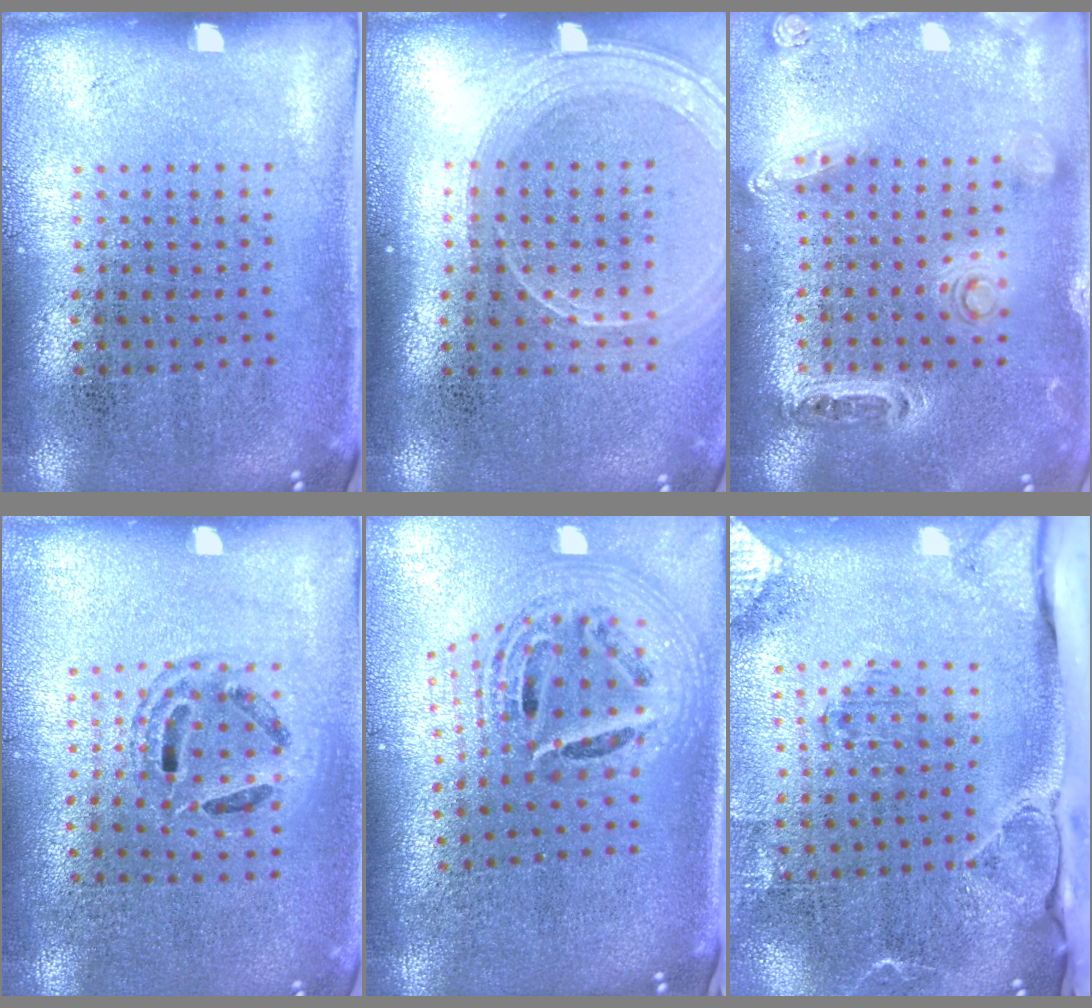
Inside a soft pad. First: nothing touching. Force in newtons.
{"total": 1.9, "press": 1.8, "slide": 0.8}
{"total": 1.4, "press": 1.3, "slide": 0.3}
{"total": 1.2, "press": 1.1, "slide": 0.4}
{"total": 2.7, "press": 1.8, "slide": 2.0}
{"total": 3.0, "press": 2.2, "slide": 2.0}